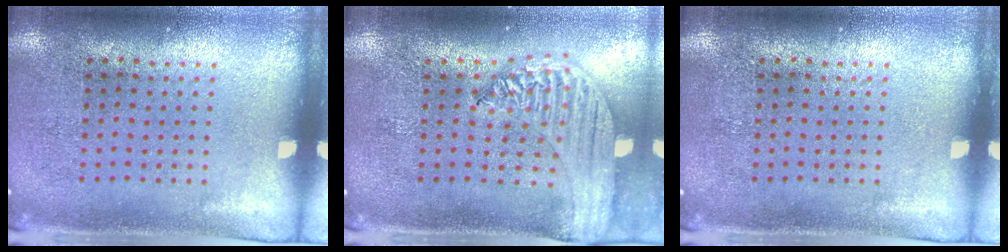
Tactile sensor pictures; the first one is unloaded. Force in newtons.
{"total": 2.2, "press": 2.0, "slide": 0.9}
{"total": 0.0}